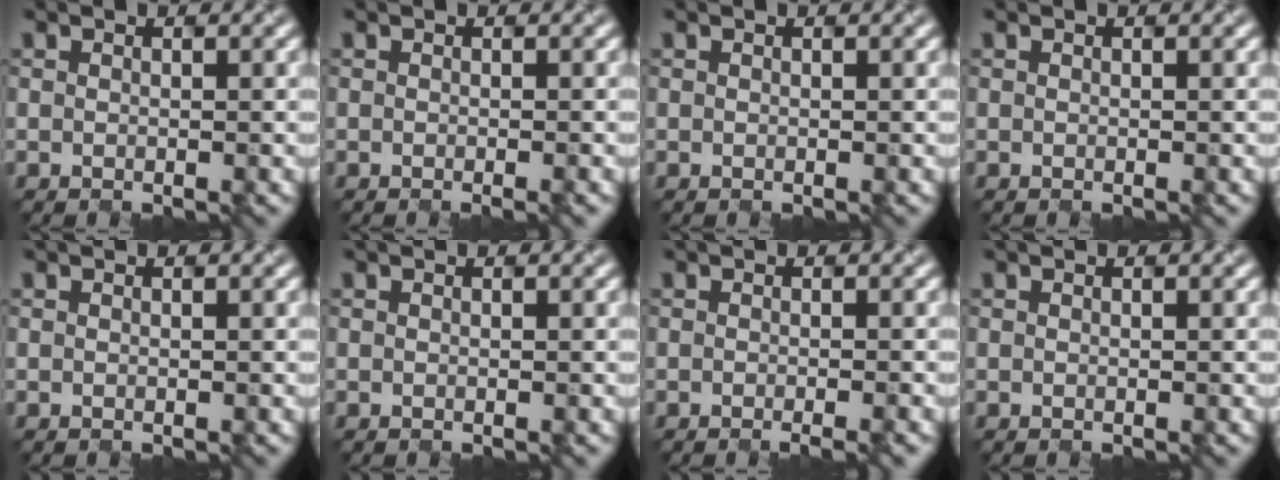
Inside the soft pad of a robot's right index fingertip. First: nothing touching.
{"total": 0.9, "force": [-0.3, 0.3, 0.8], "torque": [-0.006, 0.002, -0.007]}
{"total": 0.0}
{"total": 0.0}
{"total": 0.0}
{"total": 0.0}
{"total": 1.5, "force": [-0.6, 0.4, 1.3], "torque": [-0.007, -0.001, -0.009]}
{"total": 0.0}